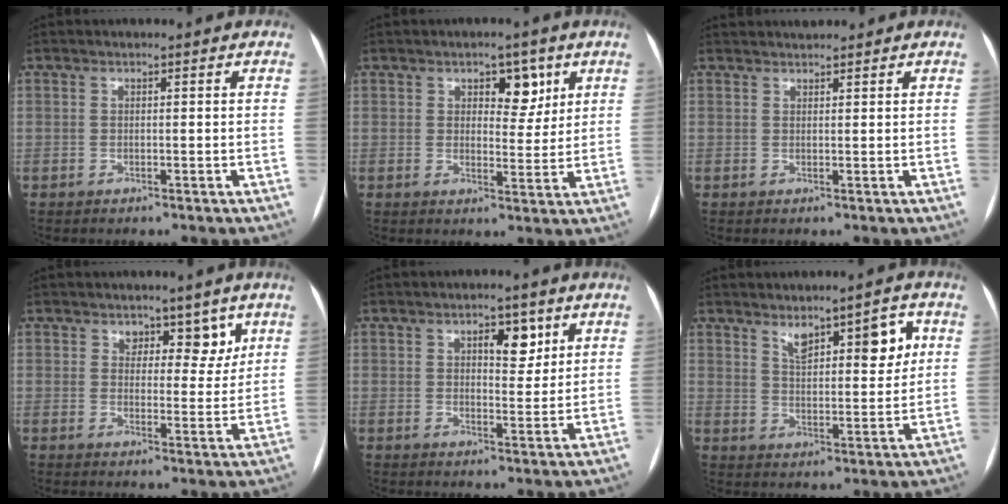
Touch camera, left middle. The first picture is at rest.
{"total": 5.0, "force": [2.6, 2.9, 3.2], "torque": [-0.032, 0.004, 0.034]}
{"total": 2.5, "force": [2.4, 0.6, 0.3], "torque": [-0.002, 0.024, 0.039]}
{"total": 5.1, "force": [3.4, 3.1, 2.2], "torque": [-0.004, 0.001, 0.047]}
{"total": 4.7, "force": [2.3, 2.4, 3.4], "torque": [-0.043, 0.005, 0.033]}
{"total": 8.9, "force": [4.6, 3.0, 7.0], "torque": [-0.092, 0.002, 0.072]}